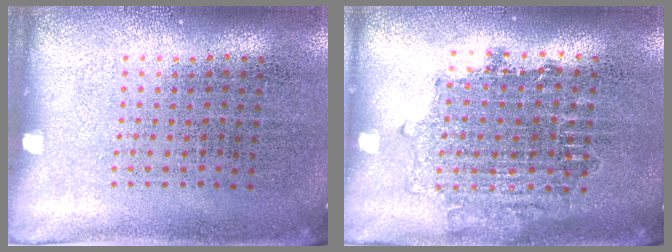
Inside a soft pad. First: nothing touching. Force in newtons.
{"total": 1.6, "press": 1.3, "slide": 0.8}